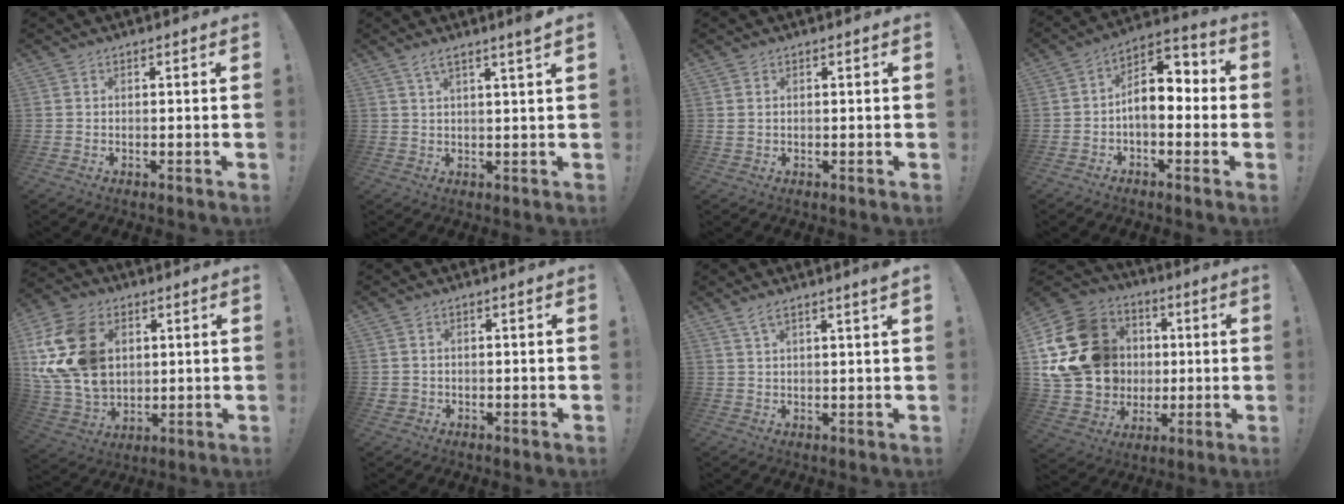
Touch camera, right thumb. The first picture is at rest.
{"total": 4.1, "force": [2.5, -0.5, 3.2], "torque": [-0.059, -0.013, 0.040]}
{"total": 1.2, "force": [0.8, 0.8, 0.6], "torque": [-0.014, 0.004, 0.015]}
{"total": 9.6, "force": [-1.0, 5.9, 7.5], "torque": [-0.120, 0.017, -0.014]}
{"total": 21.1, "force": [5.6, 15.5, 13.1], "torque": [-0.259, -0.019, 0.113]}
{"total": 1.5, "force": [0.2, 1.4, 0.4], "torque": [0.000, 0.001, 0.001]}
{"total": 3.6, "force": [2.5, -0.1, 2.6], "torque": [-0.044, -0.012, 0.041]}
{"total": 24.0, "force": [3.4, 20.5, 12.1], "torque": [-0.226, -0.002, 0.112]}